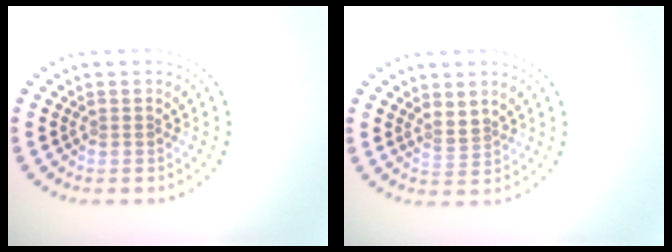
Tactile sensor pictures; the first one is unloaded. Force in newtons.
{"total": 1.6, "press": 1.2, "slide": 1.0}